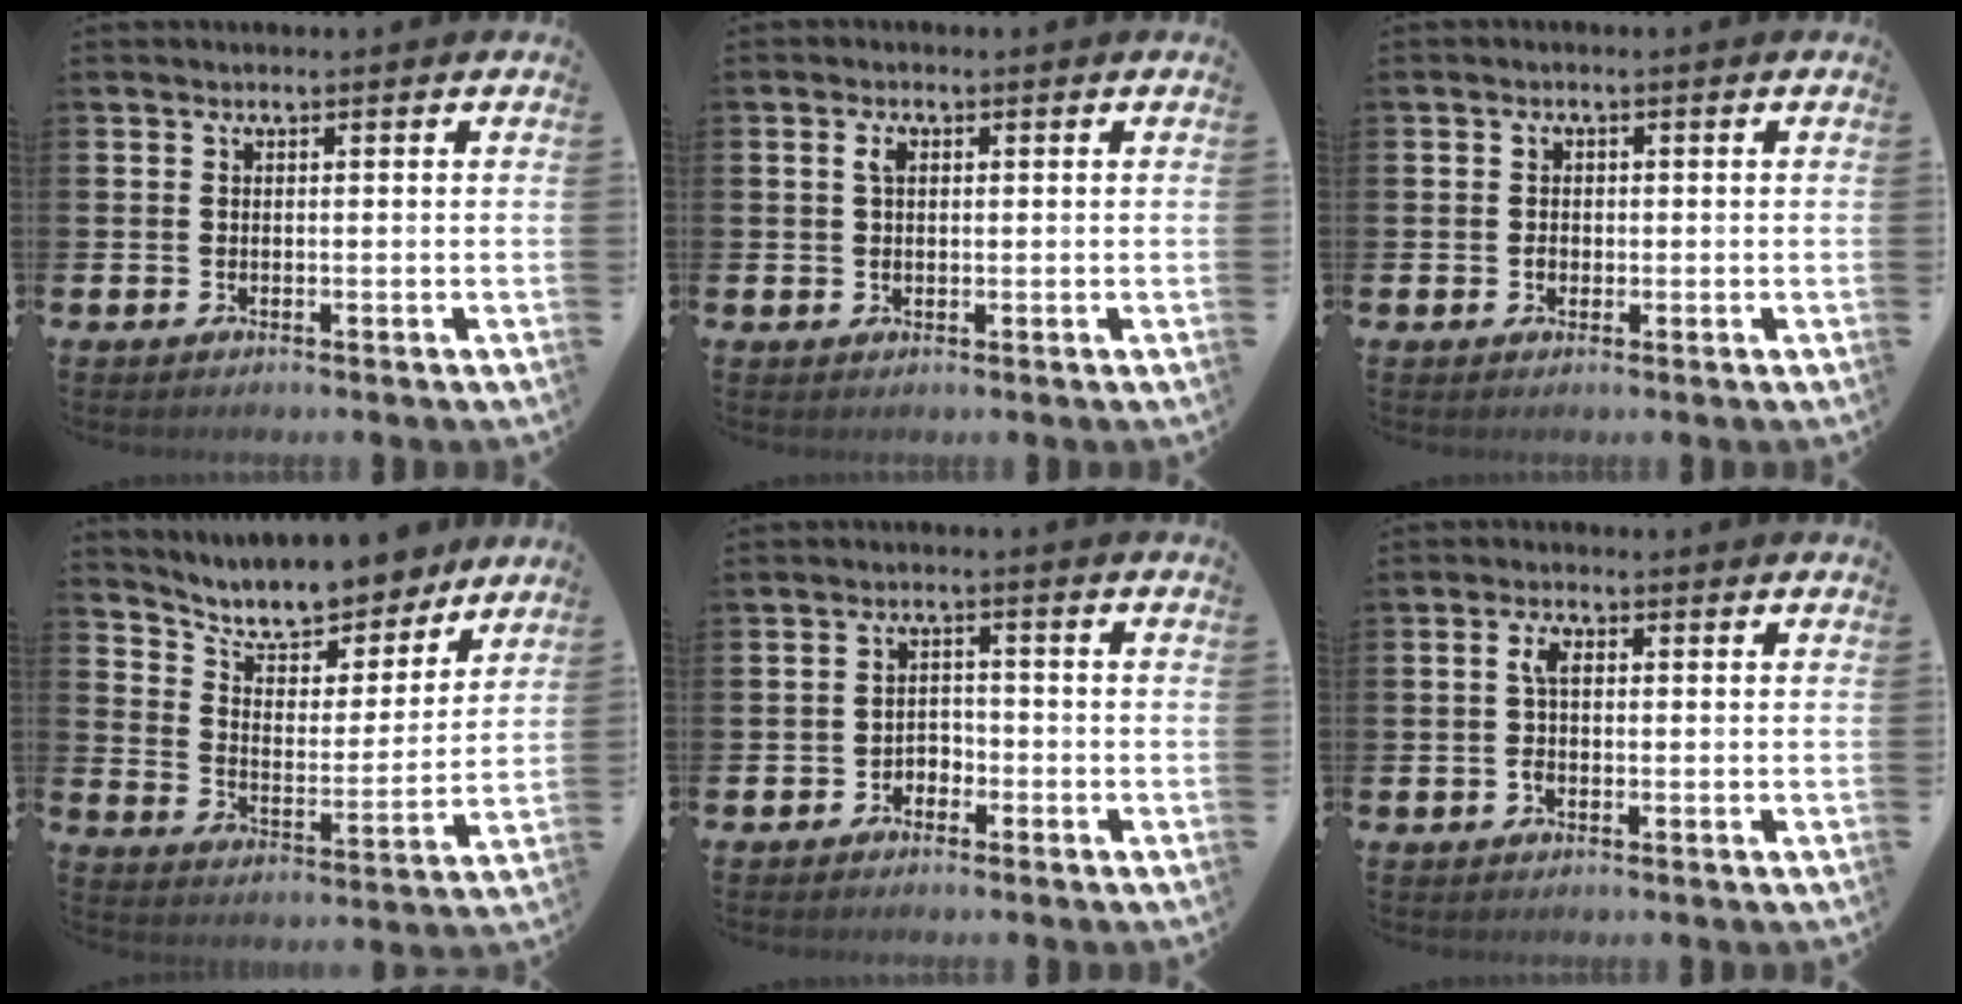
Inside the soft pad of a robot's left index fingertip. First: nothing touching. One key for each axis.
{"total": 2.0, "fx": 0.9, "fy": 1.2, "fz": 1.3, "tx": -0.017, "ty": 0.002, "tz": 0.013}
{"total": 1.5, "fx": 0.0, "fy": 1.4, "fz": 0.6, "tx": 0.004, "ty": 0.003, "tz": -0.005}
{"total": 9.9, "fx": 9.0, "fy": 3.1, "fz": 2.8, "tx": -0.081, "ty": -0.067, "tz": 0.156}
{"total": 1.4, "fx": -1.0, "fy": 0.9, "fz": 0.1, "tx": -0.001, "ty": 0.000, "tz": -0.024}
{"total": 3.1, "fx": 0.3, "fy": 1.6, "fz": 2.7, "tx": -0.038, "ty": 0.002, "tz": -0.002}